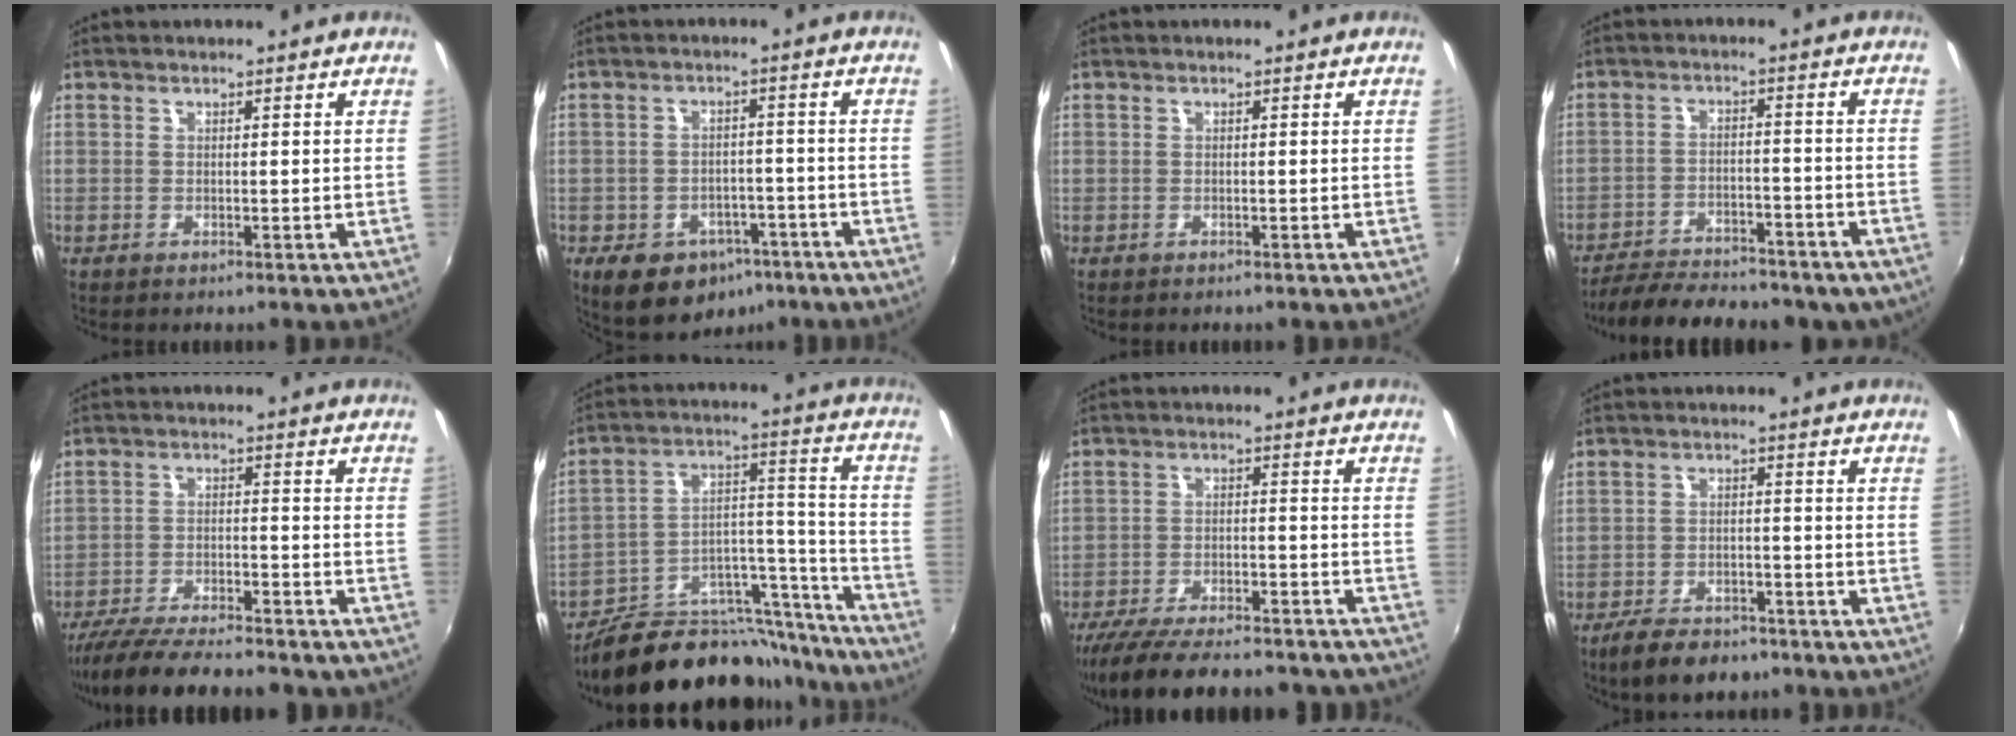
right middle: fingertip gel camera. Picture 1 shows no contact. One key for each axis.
{"total": 12.2, "fx": -7.1, "fy": 8.4, "fz": 5.3, "tx": -0.112, "ty": 0.011, "tz": -0.084}
{"total": 0.6, "fx": -0.4, "fy": 0.4, "fz": 0.0, "tx": -0.001, "ty": -0.003, "tz": -0.007}
{"total": 18.2, "fx": -14.9, "fy": 6.4, "fz": 8.2, "tx": -0.168, "ty": -0.017, "tz": -0.199}
{"total": 18.7, "fx": -16.0, "fy": 3.9, "fz": 8.9, "tx": -0.178, "ty": -0.039, "tz": -0.245}
{"total": 24.4, "fx": -21.0, "fy": 8.8, "fz": 8.7, "tx": -0.119, "ty": 0.053, "tz": -0.302}
{"total": 24.6, "fx": -21.2, "fy": 6.8, "fz": 10.5, "tx": -0.204, "ty": -0.019, "tz": -0.289}
{"total": 9.6, "fx": -7.4, "fy": 4.3, "fz": 4.4, "tx": -0.110, "ty": -0.006, "tz": -0.116}